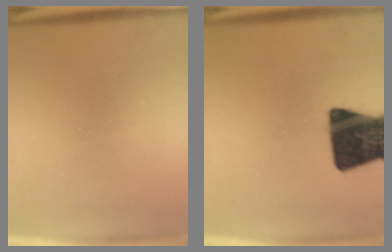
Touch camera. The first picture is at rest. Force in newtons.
{"total": 18.9}